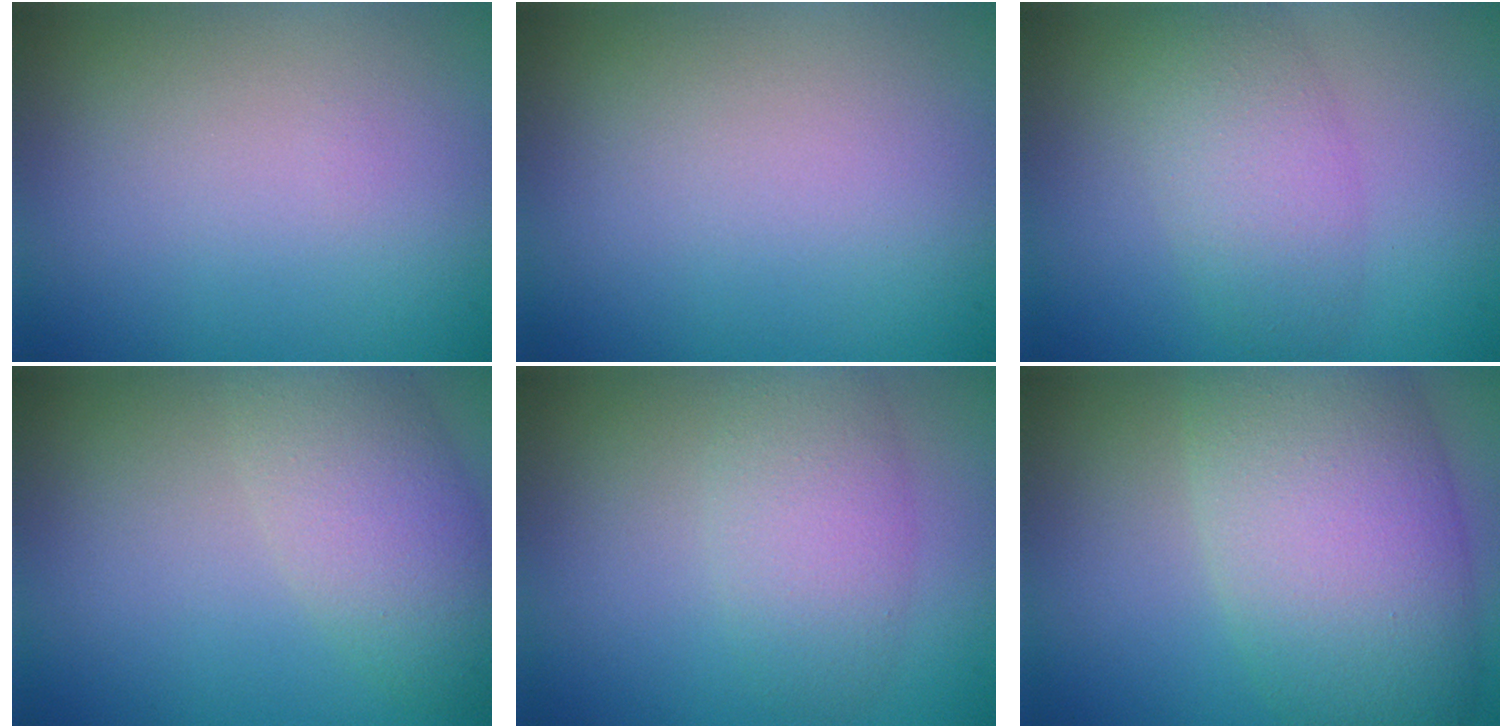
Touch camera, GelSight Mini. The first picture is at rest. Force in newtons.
{"total": 0.0}
{"total": 2.4, "press": 2.4, "slide": 0.3}
{"total": 4.3, "press": 4.3, "slide": 0.2}
{"total": 3.8, "press": 3.8, "slide": 0.1}
{"total": 10.2, "press": 10.2, "slide": 0.6}